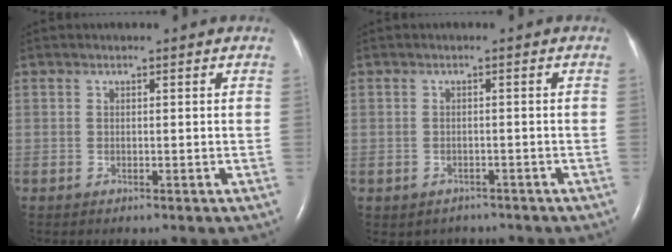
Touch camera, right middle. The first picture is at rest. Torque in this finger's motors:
{"motor_torque": [0.94, -1.20, 0.08, 0.04]}